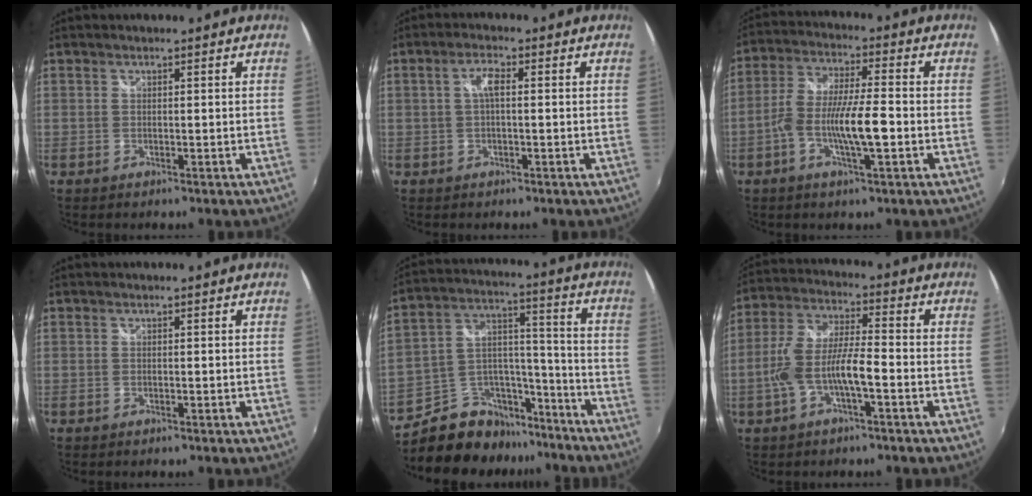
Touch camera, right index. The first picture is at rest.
{"total": 2.9, "force": [0.2, 0.9, 2.8], "torque": [-0.056, 0.007, 0.003]}
{"total": 9.8, "force": [-2.8, 1.7, 9.2], "torque": [-0.184, 0.000, -0.055]}
{"total": 0.0}
{"total": 13.3, "force": [-10.2, 7.6, 3.9], "torque": [-0.073, 0.062, -0.157]}
{"total": 9.6, "force": [-3.1, 2.2, 8.8], "torque": [-0.190, 0.005, -0.056]}